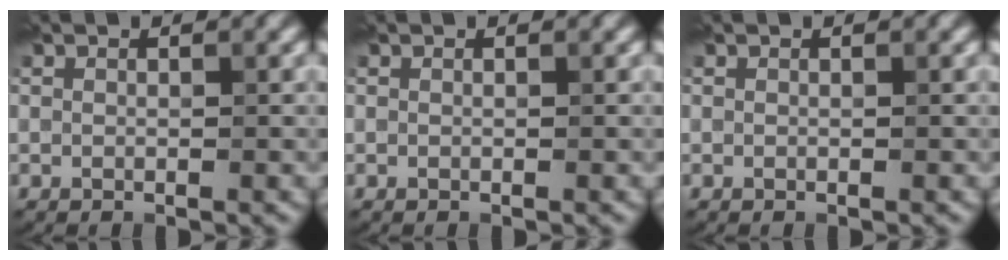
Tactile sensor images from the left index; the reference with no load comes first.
{"total": 0.0}
{"total": 0.0}